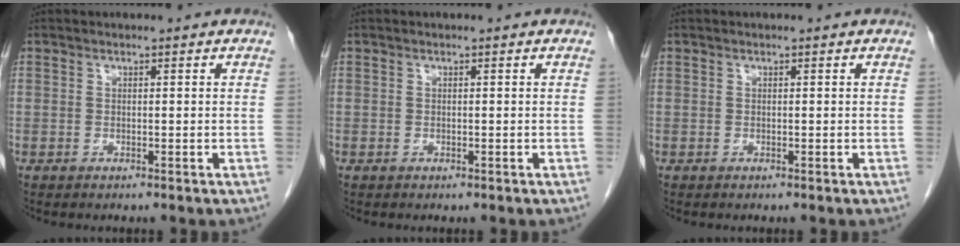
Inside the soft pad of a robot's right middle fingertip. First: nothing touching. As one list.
[{"total": 0.0}, {"total": 0.0}]